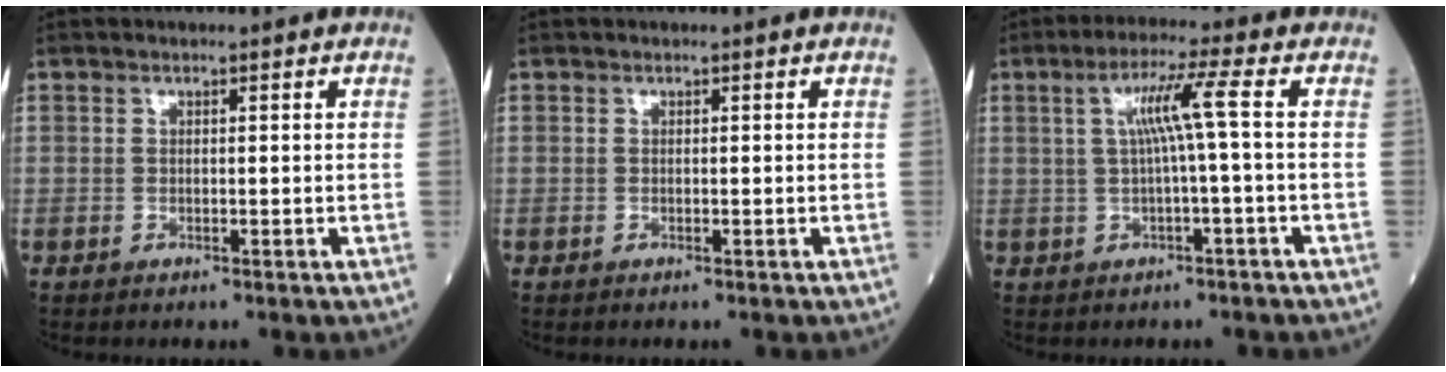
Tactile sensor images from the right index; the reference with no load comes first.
{"total": 0.0}
{"total": 5.8, "force": [0.5, -1.1, 5.7], "torque": [-0.105, 0.013, 0.015]}